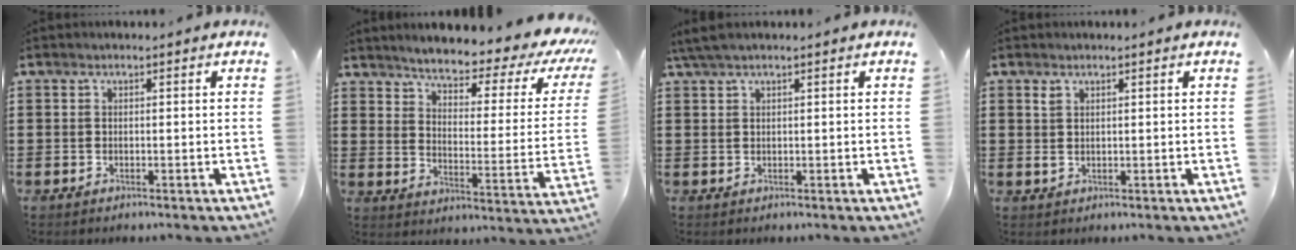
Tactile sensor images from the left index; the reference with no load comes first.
{"total": 4.5, "force": [3.9, 0.3, 2.3], "torque": [-0.060, -0.036, 0.055]}
{"total": 1.8, "force": [1.2, 0.1, 1.4], "torque": [-0.028, 0.001, 0.022]}
{"total": 1.2, "force": [0.6, 0.6, 0.8], "torque": [-0.019, 0.002, 0.012]}